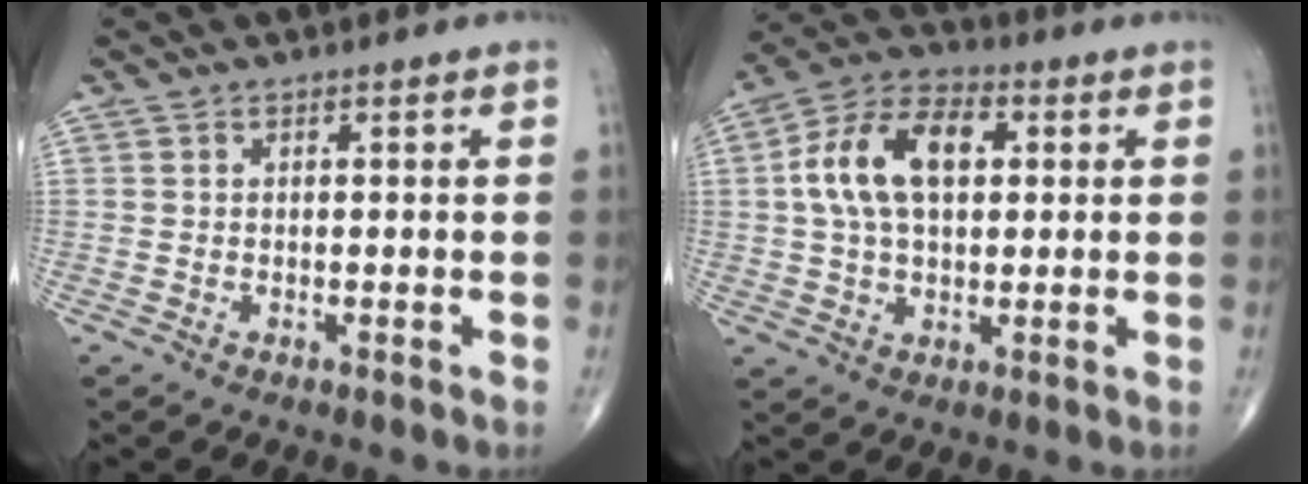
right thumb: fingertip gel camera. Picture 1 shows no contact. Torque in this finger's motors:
{"motor_torque": [0.23, 0.25, 0.66, 0.29, 0.16]}